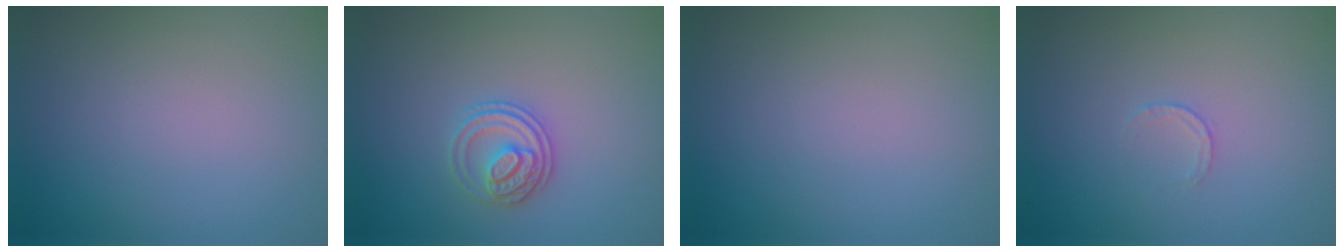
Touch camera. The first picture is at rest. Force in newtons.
{"total": 2.7, "press": 2.6, "slide": 0.7}
{"total": 0.0}
{"total": 0.6, "press": 0.4, "slide": 0.4}